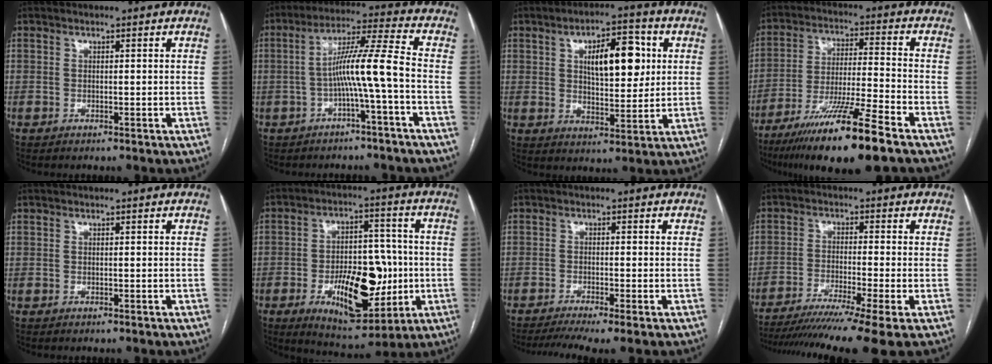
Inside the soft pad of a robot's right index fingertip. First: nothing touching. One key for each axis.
{"total": 7.5, "fx": -1.9, "fy": -0.2, "fz": 7.3, "tx": -0.132, "ty": 0.021, "tz": -0.033}
{"total": 10.8, "fx": 3.0, "fy": 4.2, "fz": 9.5, "tx": -0.146, "ty": 0.015, "tz": 0.050}
{"total": 15.9, "fx": -10.6, "fy": -0.4, "fz": 11.9, "tx": -0.219, "ty": -0.041, "tz": -0.187}
{"total": 0.0}
{"total": 15.6, "fx": -3.7, "fy": 6.9, "fz": 13.6, "tx": -0.216, "ty": 0.008, "tz": -0.043}
{"total": 6.2, "fx": -4.5, "fy": -0.1, "fz": 4.3, "tx": -0.067, "ty": -0.008, "tz": -0.074}
{"total": 14.7, "fx": -11.2, "fy": -1.6, "fz": 9.4, "tx": -0.136, "ty": -0.038, "tz": -0.177}